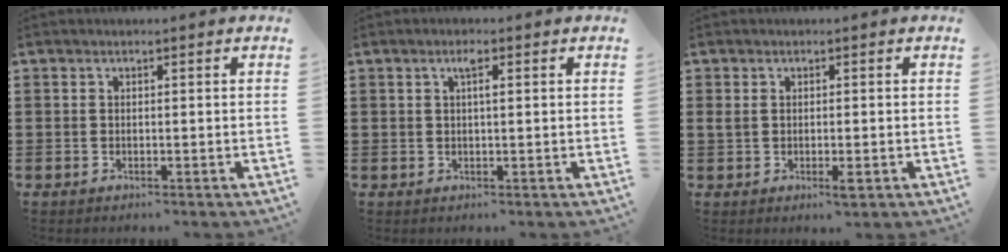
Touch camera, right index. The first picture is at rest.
{"total": 1.8, "force": [0.6, 0.3, 1.6], "torque": [-0.033, 0.005, 0.009]}
{"total": 2.1, "force": [-0.3, 0.7, 1.9], "torque": [-0.042, -0.003, -0.008]}